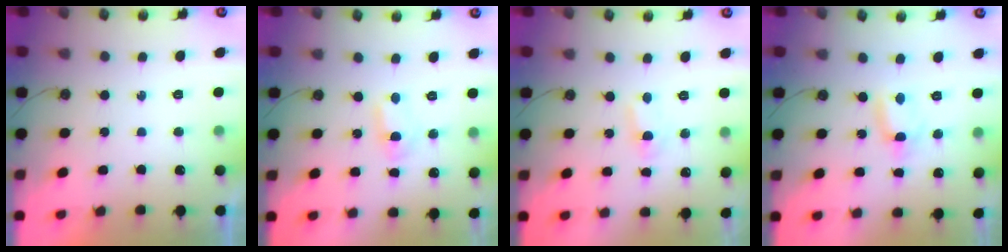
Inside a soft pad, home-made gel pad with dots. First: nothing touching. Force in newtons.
{"total": 1.0, "press": 0.8, "slide": 0.6}
{"total": 2.1, "press": 2.1, "slide": 0.3}
{"total": 1.1, "press": 1.1, "slide": 0.1}